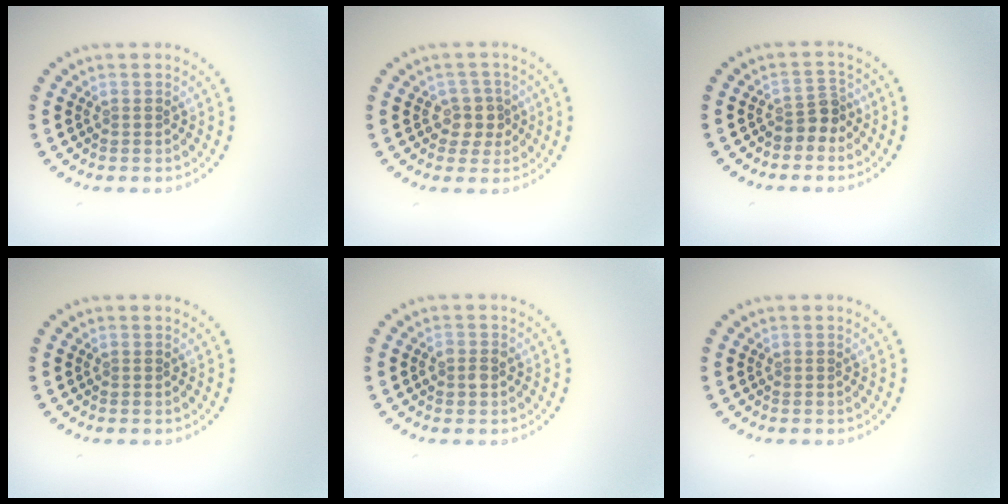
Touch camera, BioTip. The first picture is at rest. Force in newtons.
{"total": 2.5, "press": 2.2, "slide": 1.1}
{"total": 2.1, "press": 1.7, "slide": 1.2}
{"total": 0.0}
{"total": 1.3, "press": 1.2, "slide": 0.3}
{"total": 0.0}